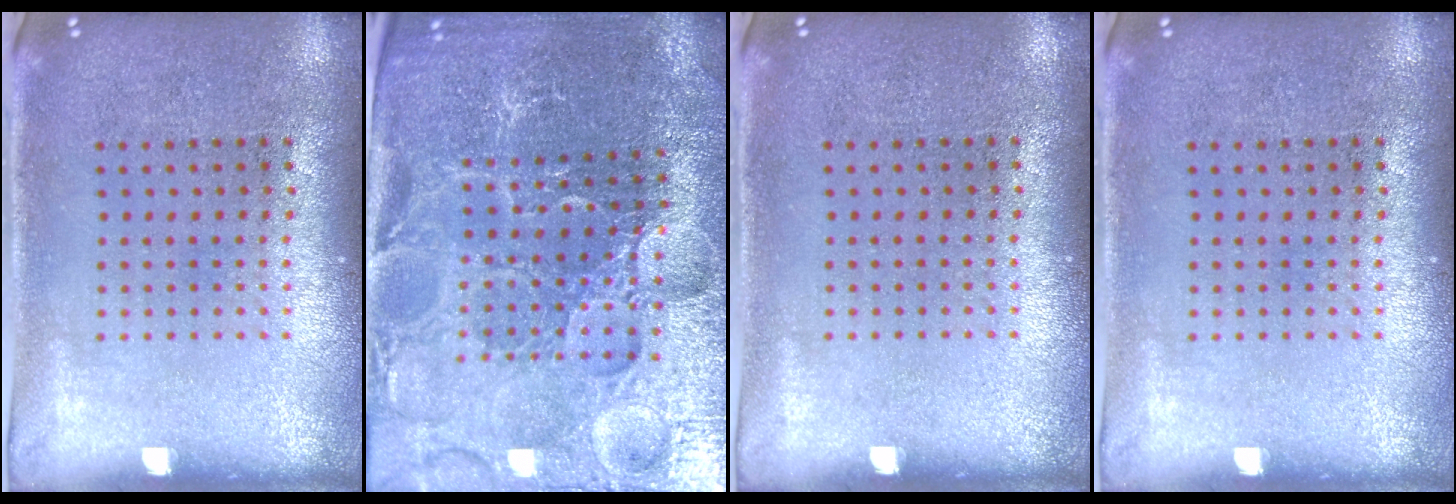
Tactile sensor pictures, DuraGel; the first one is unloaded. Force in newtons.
{"total": 4.4, "press": 4.3, "slide": 1.1}
{"total": 0.0}
{"total": 0.0}